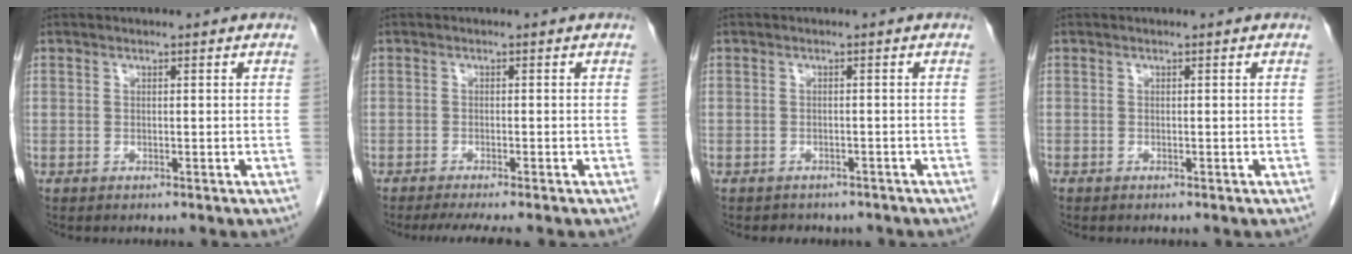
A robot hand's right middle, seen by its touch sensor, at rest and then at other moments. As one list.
[{"total": 5.0, "force": [-4.2, 0.0, 2.8], "torque": [-0.036, -0.012, -0.064]}, {"total": 4.2, "force": [-3.6, 2.0, 0.7], "torque": [-0.015, 0.005, -0.040]}, {"total": 0.0}]